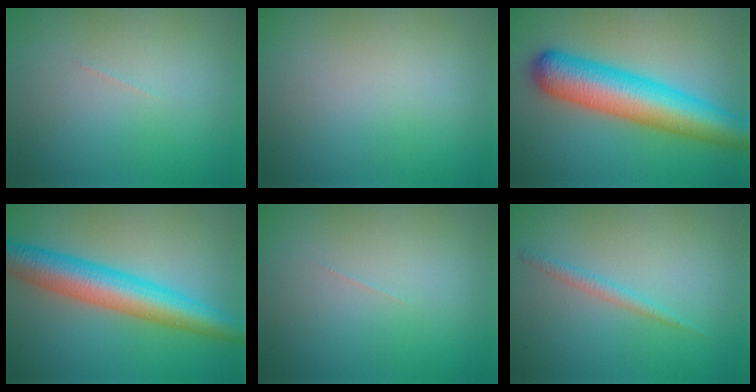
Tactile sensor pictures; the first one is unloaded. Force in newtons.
{"total": 0.0}
{"total": 8.9, "press": 8.9, "slide": 0.3}
{"total": 7.2, "press": 7.2, "slide": 0.1}
{"total": 0.0}
{"total": 1.2, "press": 1.2, "slide": 0.0}